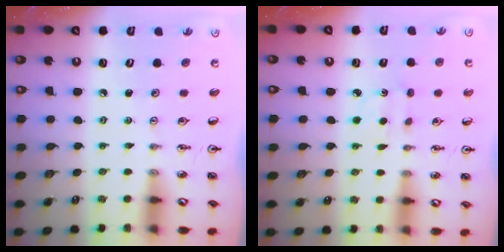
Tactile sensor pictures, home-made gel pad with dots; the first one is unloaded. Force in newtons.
{"total": 2.3, "press": 2.3, "slide": 0.4}